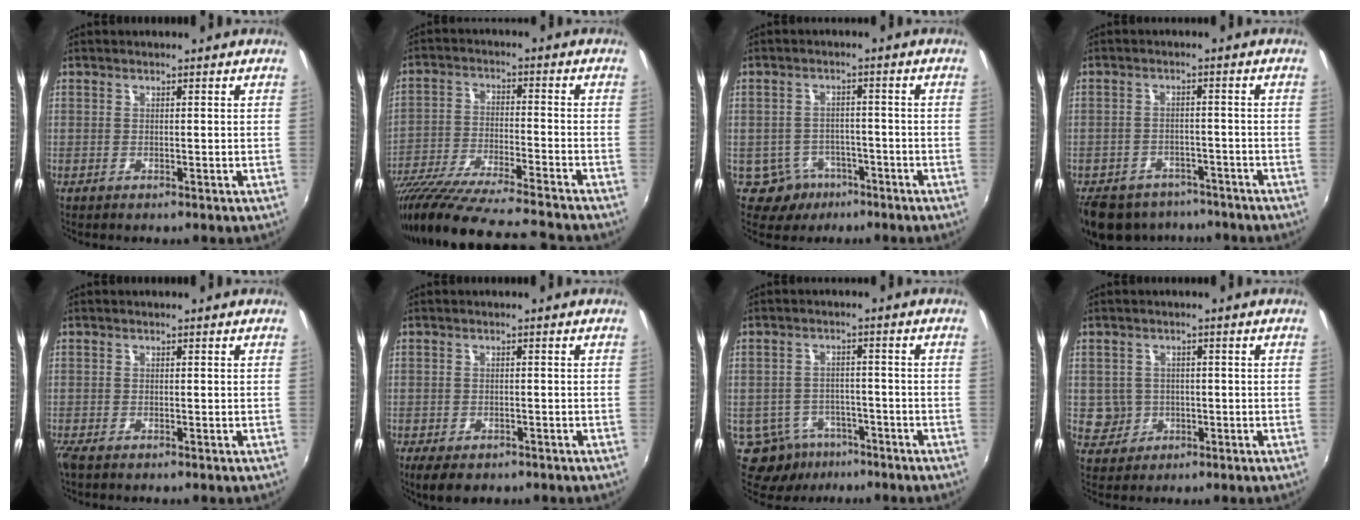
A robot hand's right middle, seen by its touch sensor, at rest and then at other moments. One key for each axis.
{"total": 22.6, "fx": -19.6, "fy": 0.7, "fz": 11.3, "tx": -0.212, "ty": -0.059, "tz": -0.324}
{"total": 5.3, "fx": -3.3, "fy": 4.1, "fz": 0.6, "tx": -0.023, "ty": 0.014, "tz": -0.043}
{"total": 14.9, "fx": -11.6, "fy": 7.7, "fz": 5.3, "tx": -0.138, "ty": 0.003, "tz": -0.160}
{"total": 1.4, "fx": -1.1, "fy": 0.4, "fz": 0.9, "tx": -0.020, "ty": -0.007, "tz": -0.022}
{"total": 5.2, "fx": -3.6, "fy": 2.5, "fz": 2.9, "tx": -0.066, "ty": -0.022, "tz": -0.056}
{"total": 8.3, "fx": -5.2, "fy": 6.1, "fz": 2.2, "tx": -0.058, "ty": 0.009, "tz": -0.068}
{"total": 4.3, "fx": -0.5, "fy": 4.2, "fz": 0.7, "tx": -0.021, "ty": 0.007, "tz": 0.001}